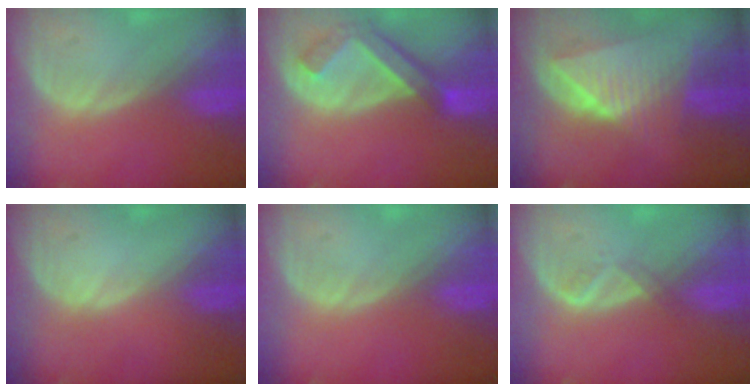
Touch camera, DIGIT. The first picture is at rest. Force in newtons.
{"total": 6.3, "press": 5.9, "slide": 2.2}
{"total": 9.0, "press": 8.0, "slide": 4.2}
{"total": 0.0}
{"total": 0.0}
{"total": 1.6, "press": 1.5, "slide": 0.7}